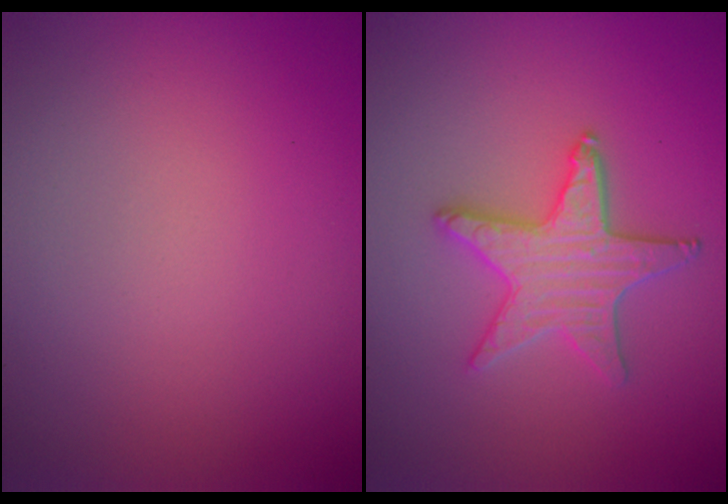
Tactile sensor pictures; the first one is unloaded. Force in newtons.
{"total": 3.7, "press": 3.6, "slide": 0.8}